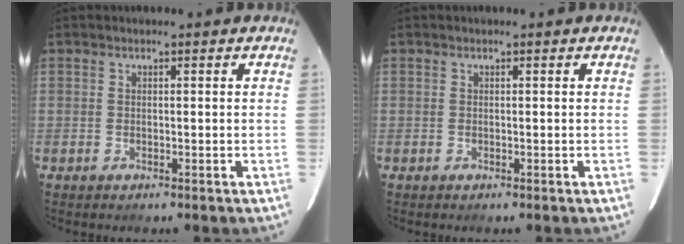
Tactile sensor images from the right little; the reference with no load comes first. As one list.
[{"total": 0.0}]